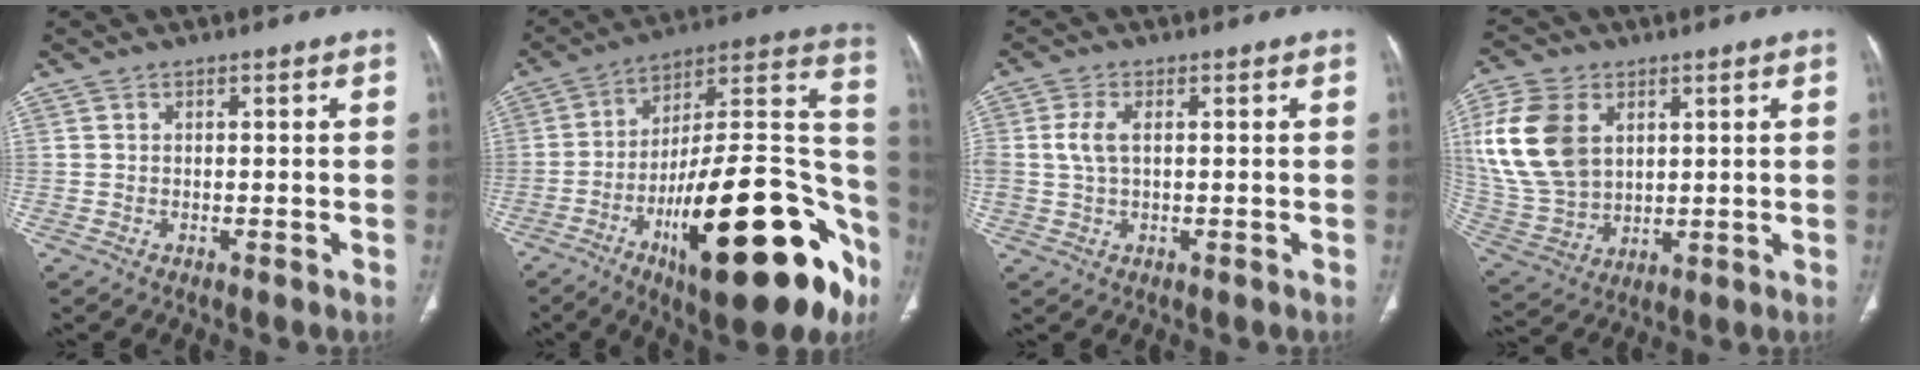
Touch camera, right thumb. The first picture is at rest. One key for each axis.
{"total": 33.1, "fx": -14.0, "fy": 11.7, "fz": 27.6, "tx": -0.337, "ty": 0.073, "tz": -0.208}
{"total": 4.3, "fx": 0.6, "fy": 2.3, "fz": 3.6, "tx": -0.092, "ty": 0.006, "tz": 0.012}
{"total": 18.0, "fx": 5.0, "fy": 12.5, "fz": 11.9, "tx": -0.250, "ty": -0.012, "tz": 0.110}